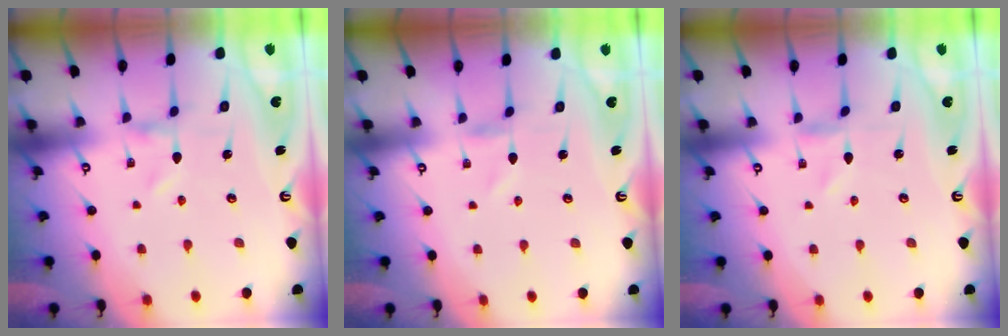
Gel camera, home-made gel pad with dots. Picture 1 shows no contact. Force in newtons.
{"total": 0.0}
{"total": 1.2, "press": 1.2, "slide": 0.2}